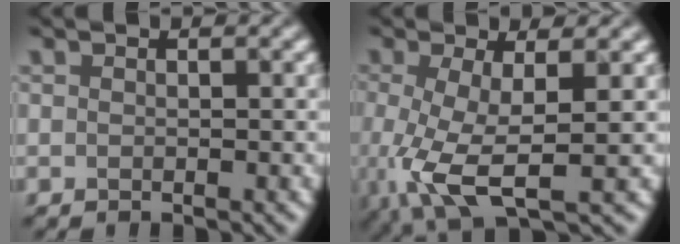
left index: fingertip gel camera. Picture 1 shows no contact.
{"total": 6.0, "force": [-1.2, 1.9, 5.6], "torque": [-0.127, -0.016, -0.022]}